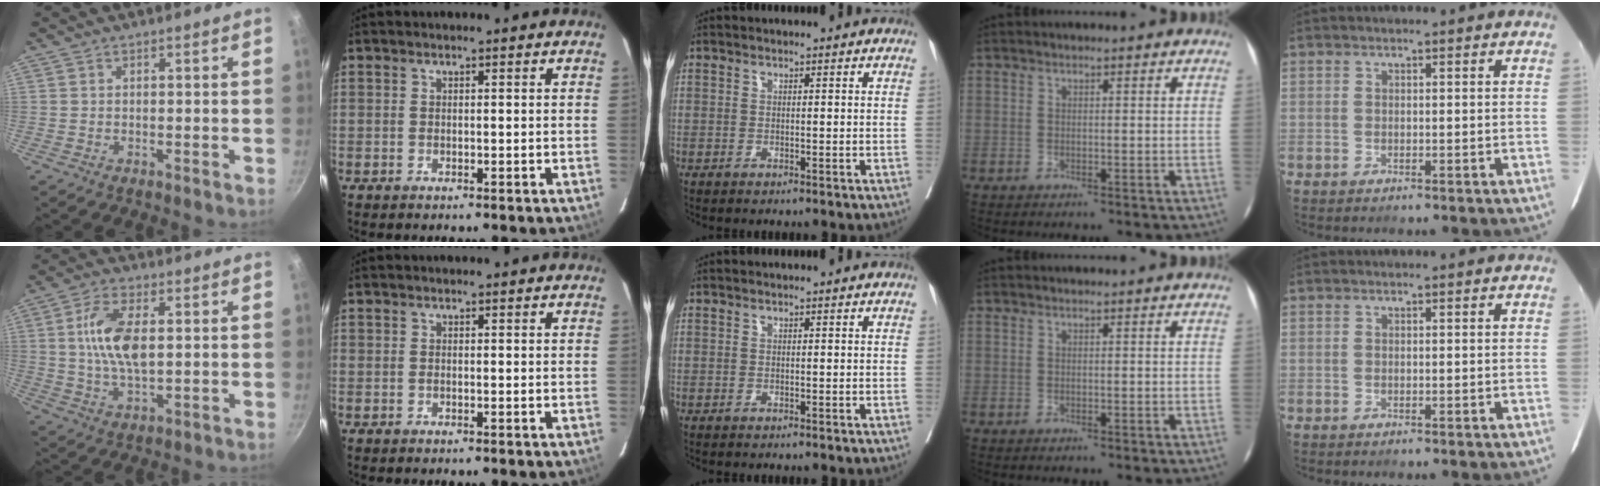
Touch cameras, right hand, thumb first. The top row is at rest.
{"thumb": {"total": 11.2, "force": [1.5, 5.2, 9.8], "torque": [-0.194, -0.002, 0.030]}}